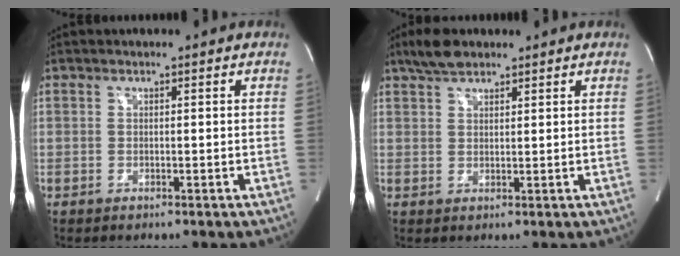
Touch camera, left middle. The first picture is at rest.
{"total": 4.3, "force": [3.4, 1.6, 2.1], "torque": [-0.052, 0.013, 0.067]}